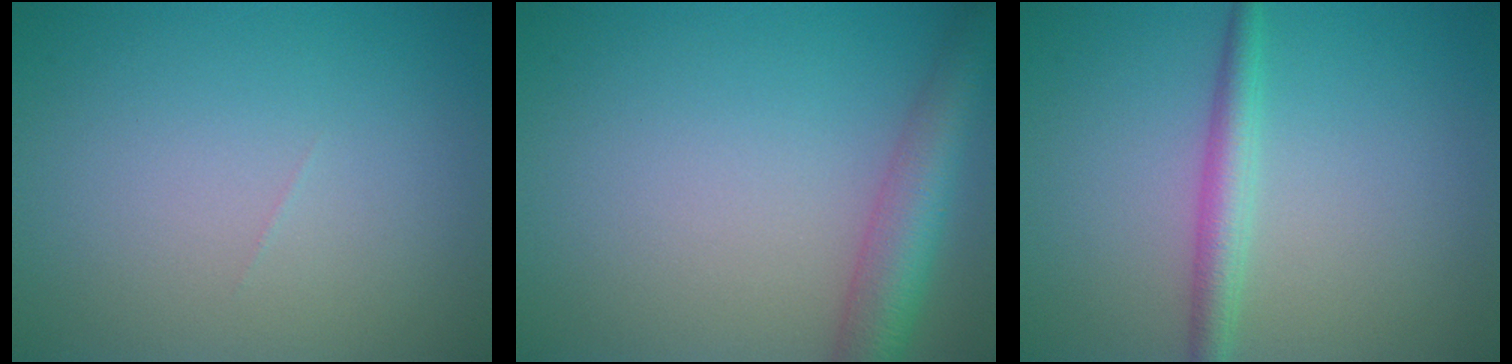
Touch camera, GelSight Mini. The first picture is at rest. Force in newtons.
{"total": 4.9, "press": 4.9, "slide": 0.2}
{"total": 2.5, "press": 2.5, "slide": 0.1}